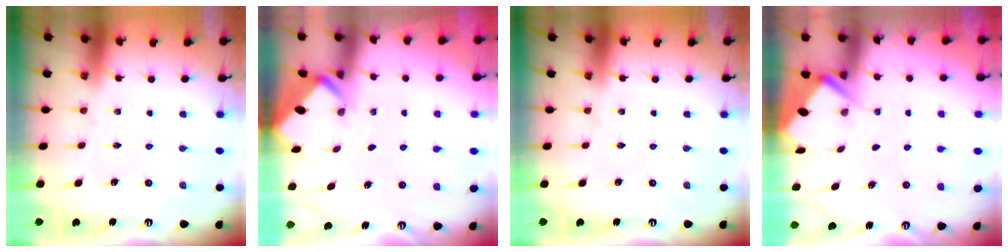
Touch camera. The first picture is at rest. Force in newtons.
{"total": 2.0, "press": 2.0, "slide": 0.0}
{"total": 0.0}
{"total": 2.9, "press": 2.9, "slide": 0.4}